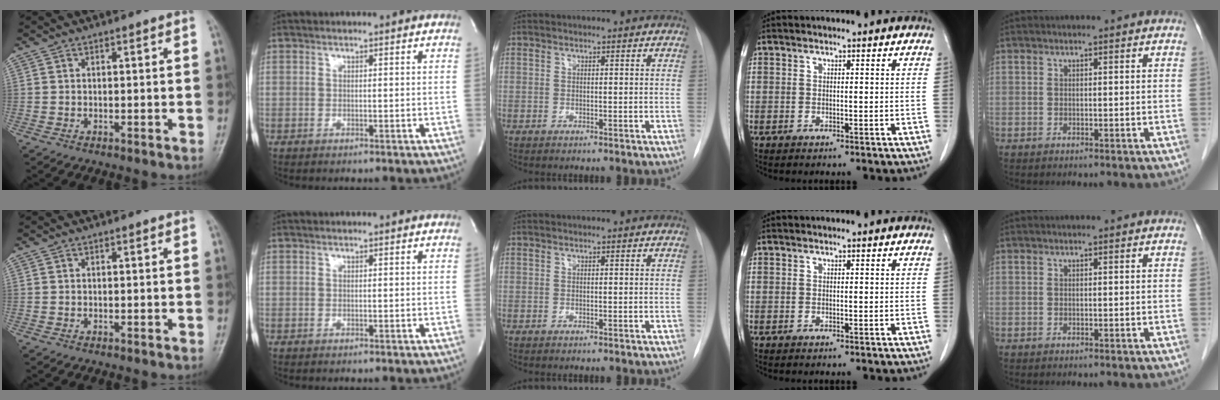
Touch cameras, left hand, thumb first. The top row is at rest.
{}